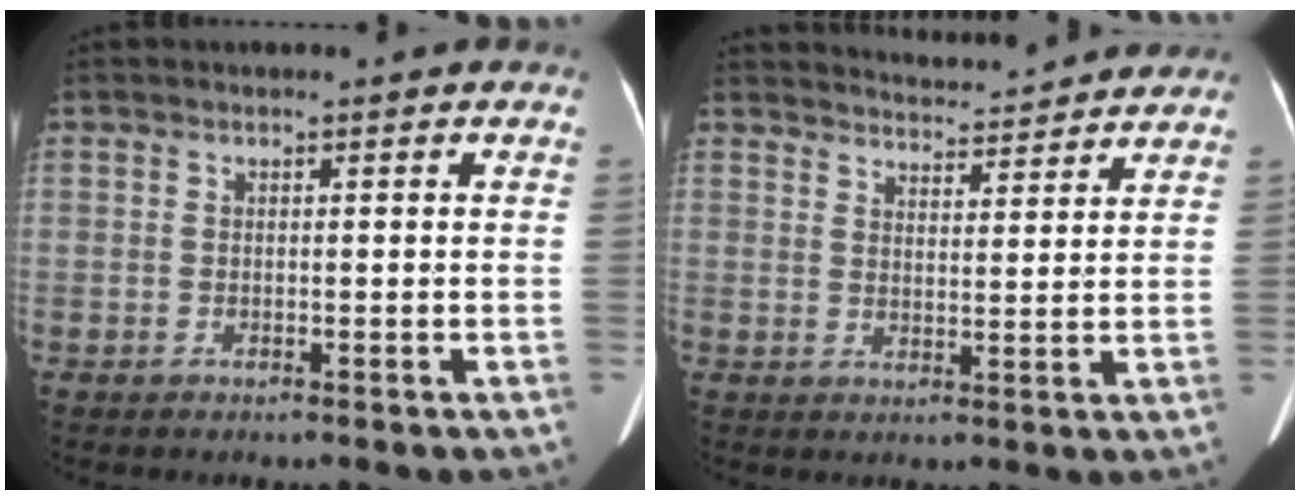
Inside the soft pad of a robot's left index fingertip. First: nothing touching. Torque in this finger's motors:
{"motor_torque": [0.16, -0.37, -0.04, -0.01]}